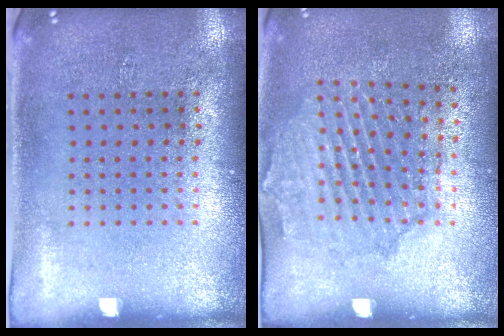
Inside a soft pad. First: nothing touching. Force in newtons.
{"total": 1.5, "press": 1.5, "slide": 0.4}